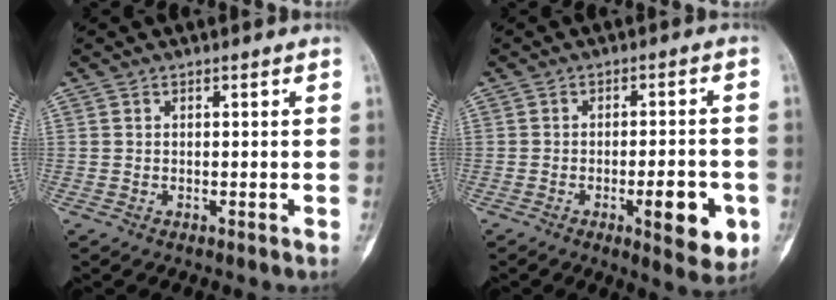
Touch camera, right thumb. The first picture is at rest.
{"total": 9.6, "force": [-3.3, 3.2, 8.5], "torque": [-0.097, 0.007, -0.040]}